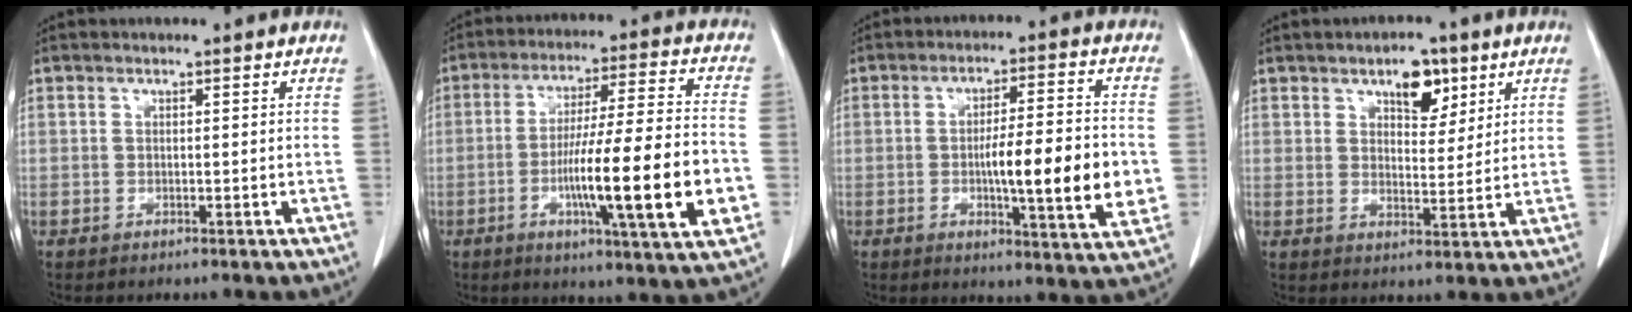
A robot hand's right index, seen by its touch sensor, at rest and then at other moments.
{"total": 18.5, "force": [-4.7, 0.5, 17.9], "torque": [-0.269, -0.007, -0.073]}
{"total": 13.3, "force": [-1.8, 1.3, 13.1], "torque": [-0.194, -0.004, -0.029]}
{"total": 6.0, "force": [3.6, 2.8, 4.0], "torque": [-0.057, 0.003, 0.055]}